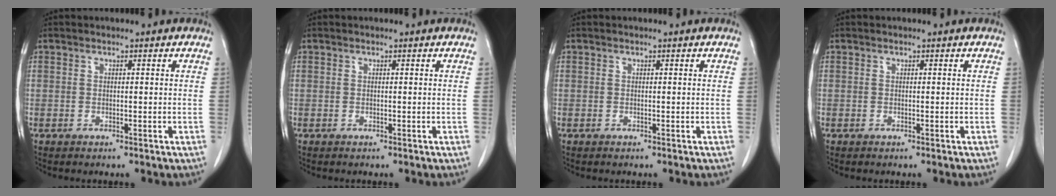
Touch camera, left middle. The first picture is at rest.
{"total": 0.0}
{"total": 0.0}
{"total": 0.0}